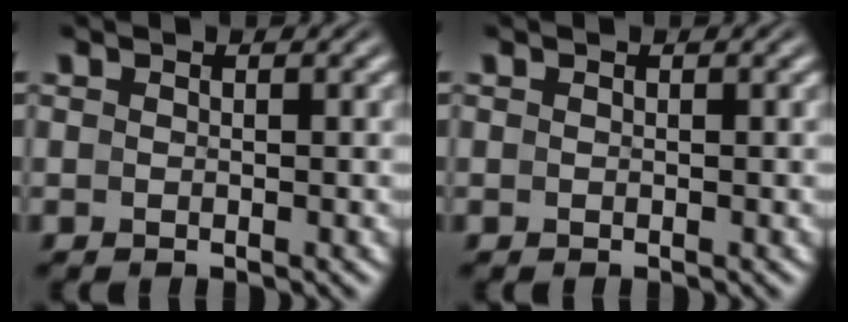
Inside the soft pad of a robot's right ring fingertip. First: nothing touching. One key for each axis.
{"total": 0.0}